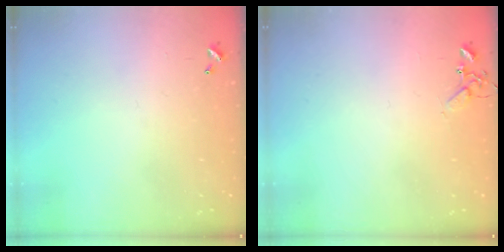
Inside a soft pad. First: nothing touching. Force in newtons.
{"total": 4.7, "press": 4.6, "slide": 0.6}